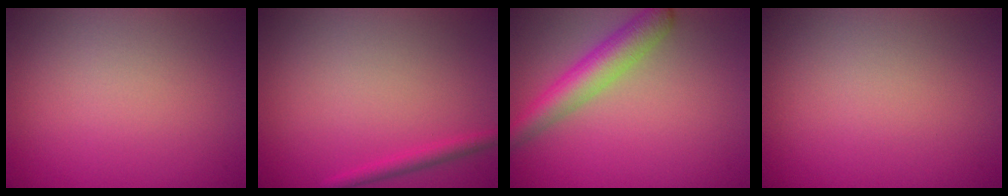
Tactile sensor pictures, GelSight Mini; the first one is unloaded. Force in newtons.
{"total": 1.3, "press": 1.3, "slide": 0.0}
{"total": 4.4, "press": 4.4, "slide": 0.1}
{"total": 0.0}